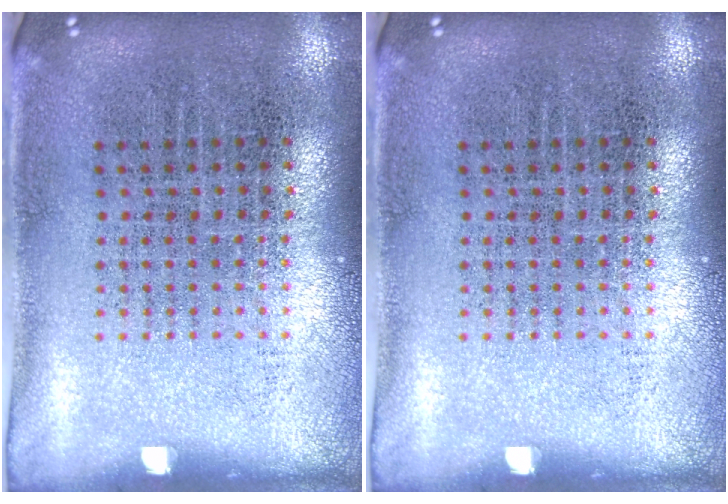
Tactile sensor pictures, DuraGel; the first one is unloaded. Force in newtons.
{"total": 0.0}